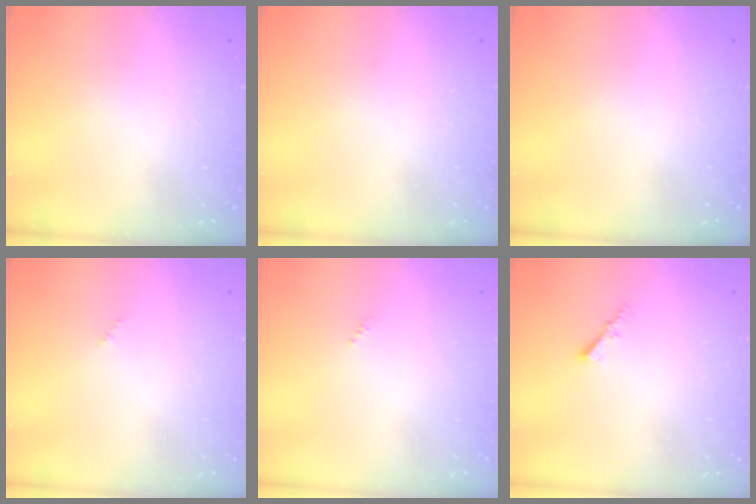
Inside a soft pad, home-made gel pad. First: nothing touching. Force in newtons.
{"total": 0.0}
{"total": 0.0}
{"total": 1.5, "press": 1.5, "slide": 0.2}
{"total": 0.0}
{"total": 1.9, "press": 1.9, "slide": 0.4}